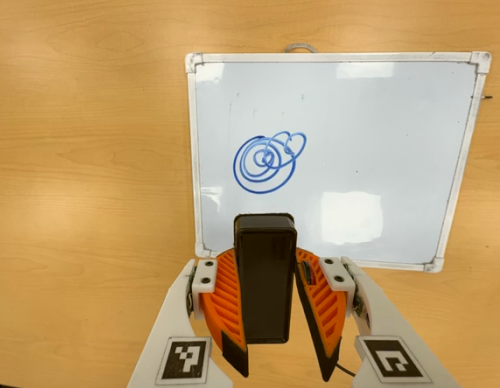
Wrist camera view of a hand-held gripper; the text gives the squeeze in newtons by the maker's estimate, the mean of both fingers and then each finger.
{"total": 7.4, "left": 6.7, "right": 8.2}